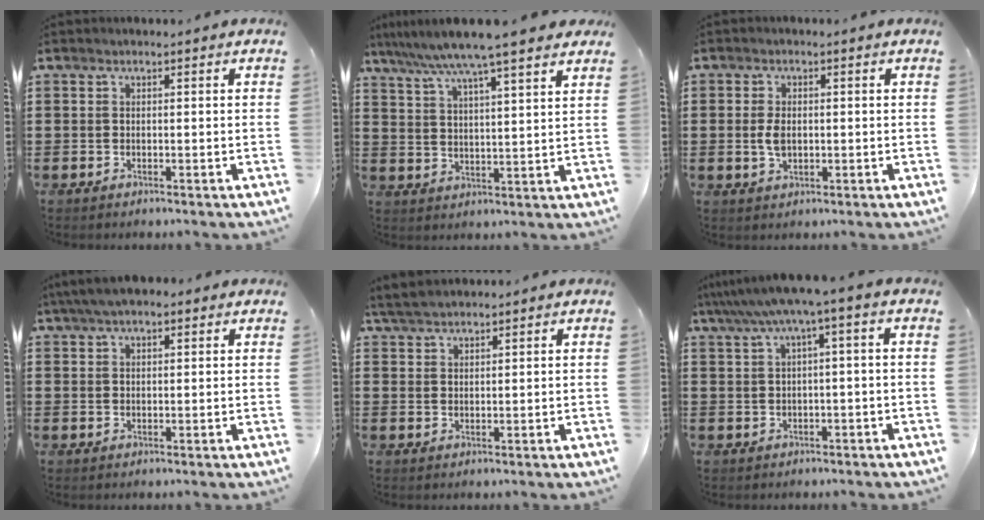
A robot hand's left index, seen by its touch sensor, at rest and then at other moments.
{"total": 7.8, "force": [6.7, -0.4, 4.0], "torque": [-0.099, -0.030, 0.115]}
{"total": 3.3, "force": [0.0, 1.9, 2.7], "torque": [-0.068, -0.001, -0.005]}
{"total": 3.3, "force": [2.4, 1.2, 2.0], "torque": [-0.045, 0.007, 0.044]}
{"total": 3.3, "force": [3.0, 0.7, 1.2], "torque": [-0.032, 0.001, 0.057]}
{"total": 4.3, "force": [1.1, 0.0, 4.2], "torque": [-0.082, -0.009, 0.016]}